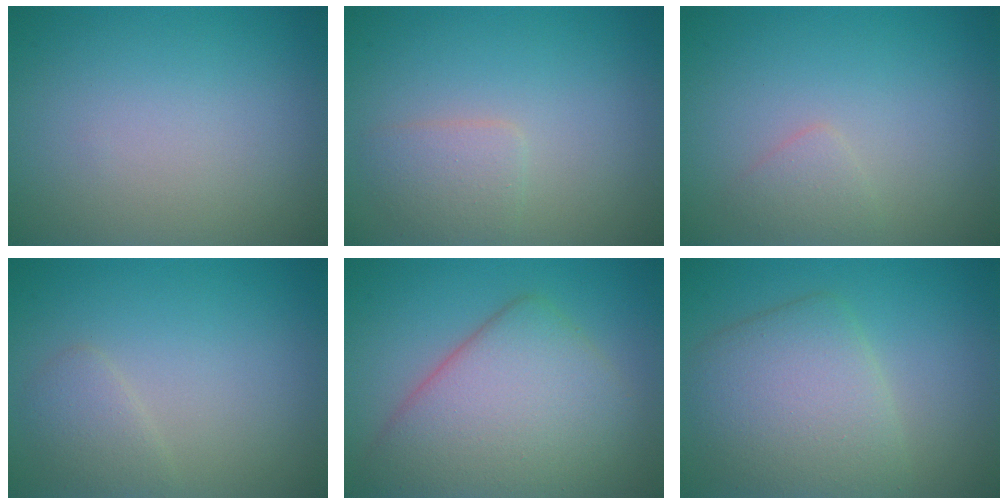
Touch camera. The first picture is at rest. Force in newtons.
{"total": 2.0, "press": 2.0, "slide": 0.1}
{"total": 1.2, "press": 1.2, "slide": 0.0}
{"total": 1.7, "press": 1.7, "slide": 0.0}
{"total": 8.4, "press": 8.4, "slide": 0.4}
{"total": 5.9, "press": 5.9, "slide": 0.2}